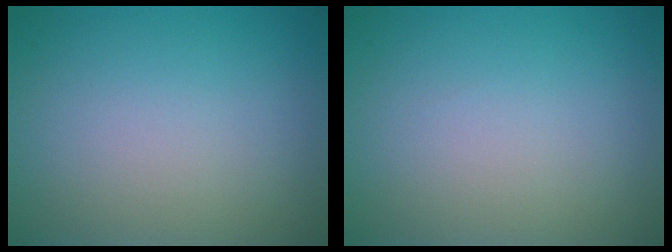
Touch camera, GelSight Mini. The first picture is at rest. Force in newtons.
{"total": 0.0}